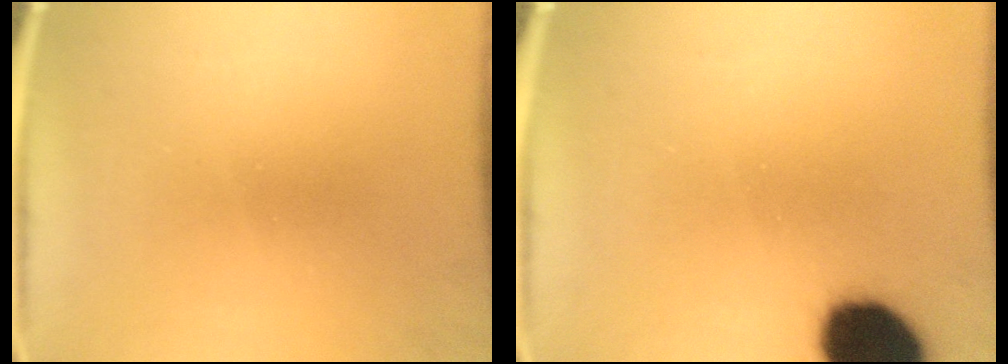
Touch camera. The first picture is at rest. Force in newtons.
{"total": 16.2}